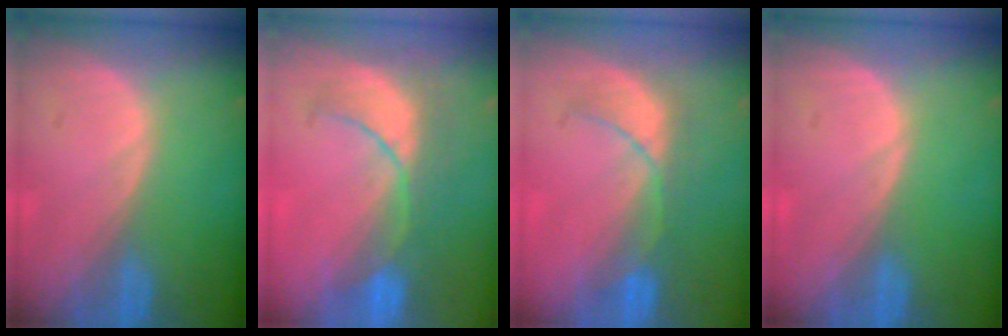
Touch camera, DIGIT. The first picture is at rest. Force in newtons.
{"total": 8.0, "press": 7.8, "slide": 1.6}
{"total": 5.5, "press": 5.4, "slide": 0.7}
{"total": 0.0}